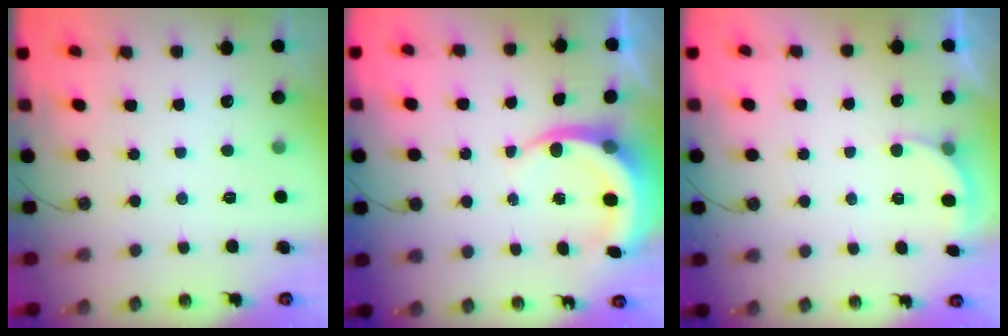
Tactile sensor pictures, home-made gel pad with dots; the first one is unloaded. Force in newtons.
{"total": 5.9, "press": 5.9, "slide": 0.6}
{"total": 2.8, "press": 2.6, "slide": 1.0}